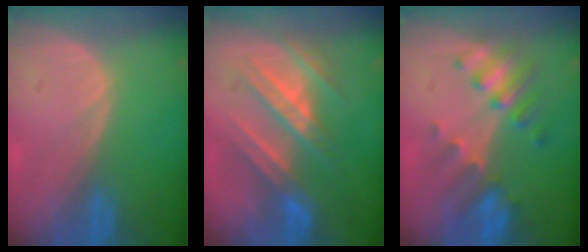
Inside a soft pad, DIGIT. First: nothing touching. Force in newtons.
{"total": 8.4, "press": 8.4, "slide": 0.1}
{"total": 7.6, "press": 6.8, "slide": 3.4}